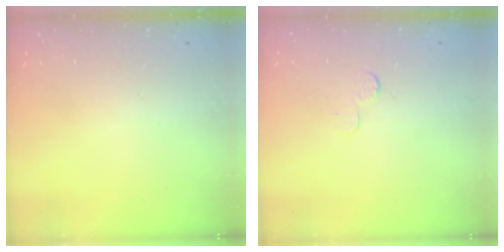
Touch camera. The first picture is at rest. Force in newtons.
{"total": 2.5, "press": 2.5, "slide": 0.2}